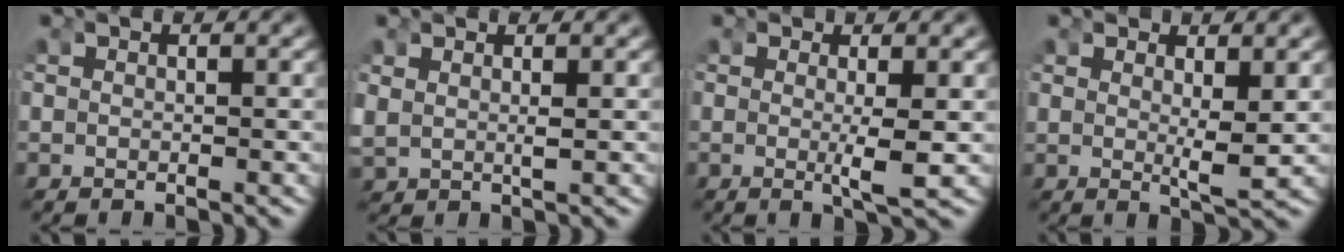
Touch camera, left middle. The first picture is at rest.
{"total": 1.4, "force": [0.6, 0.7, 1.0], "torque": [-0.035, -0.013, 0.025]}
{"total": 2.4, "force": [0.0, -0.2, 2.4], "torque": [-0.046, -0.017, 0.005]}
{"total": 2.2, "force": [0.8, -0.1, 2.0], "torque": [-0.039, -0.021, 0.023]}